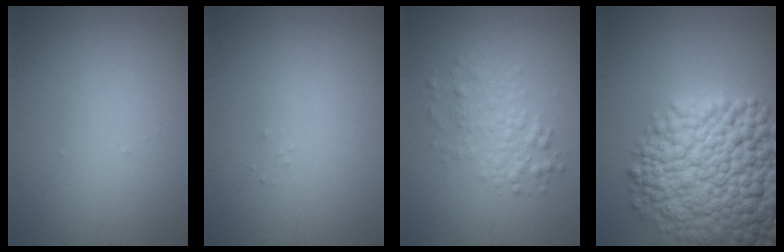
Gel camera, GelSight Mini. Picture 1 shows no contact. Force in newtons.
{"total": 0.0}
{"total": 2.7, "press": 2.7, "slide": 0.0}
{"total": 14.5, "press": 14.5, "slide": 0.6}